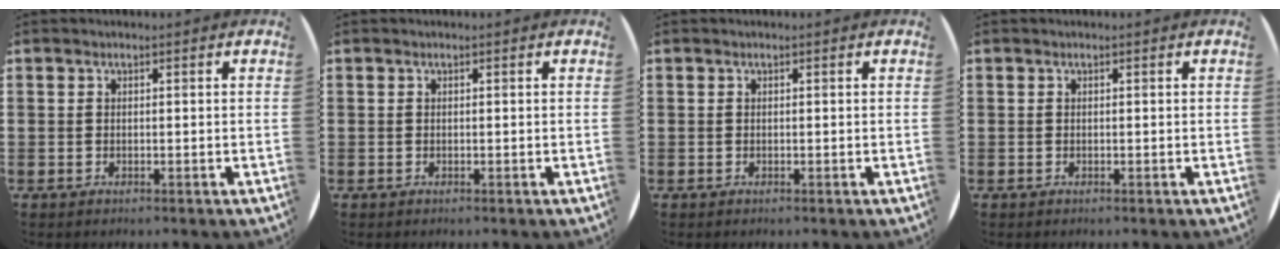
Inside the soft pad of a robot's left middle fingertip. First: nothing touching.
{"total": 0.0}
{"total": 0.0}
{"total": 0.0}